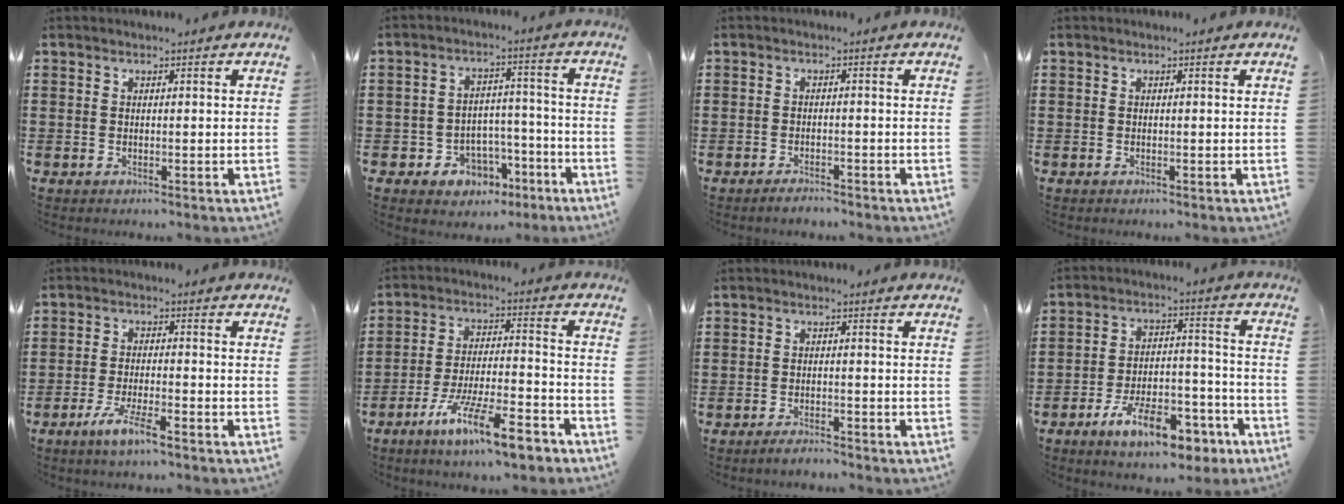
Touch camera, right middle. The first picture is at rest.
{"total": 4.9, "force": [-3.3, 3.5, 1.0], "torque": [-0.026, 0.020, -0.064]}
{"total": 1.5, "force": [-1.4, 0.1, 0.4], "torque": [-0.010, -0.002, -0.027]}
{"total": 0.0}
{"total": 5.1, "force": [-3.4, 0.6, 3.8], "torque": [-0.081, -0.007, -0.062]}
{"total": 11.6, "force": [-8.2, 2.0, 7.9], "torque": [-0.141, 0.019, -0.154]}
{"total": 1.8, "force": [-1.8, 0.1, 0.5], "torque": [-0.012, -0.001, -0.033]}
{"total": 11.2, "force": [-7.5, 4.1, 7.3], "torque": [-0.129, 0.027, -0.136]}